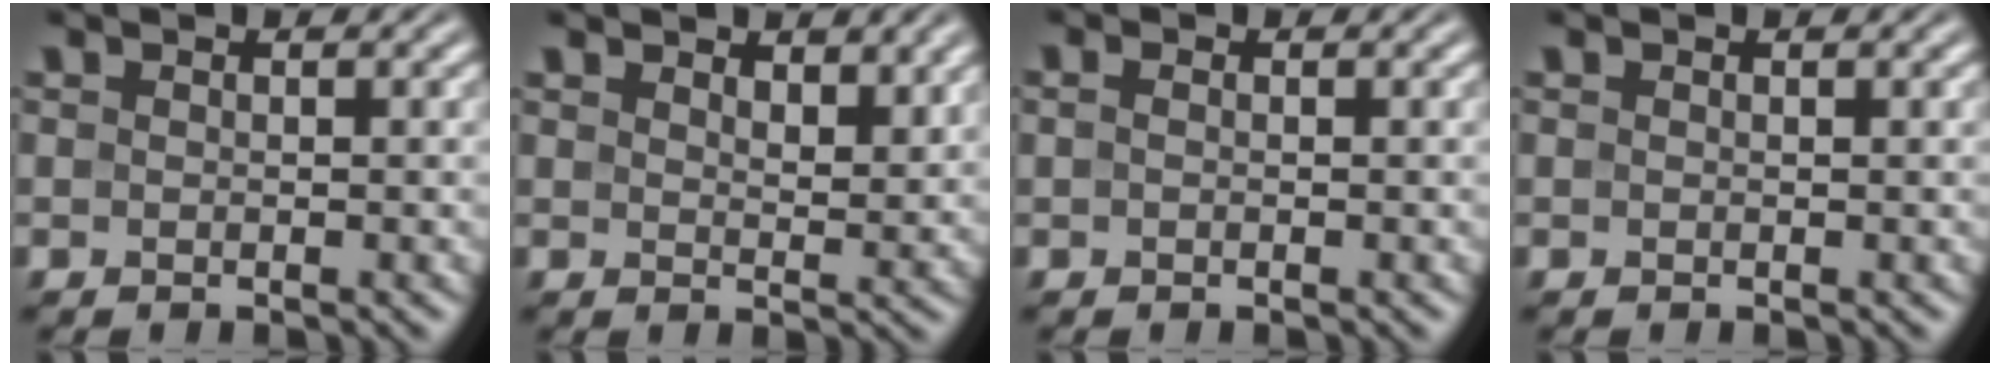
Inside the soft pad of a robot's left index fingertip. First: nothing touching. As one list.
[{"total": 3.3, "force": [2.4, 1.3, 1.9], "torque": [-0.032, -0.004, 0.044]}, {"total": 0.8, "force": [0.2, 0.5, 0.5], "torque": [-0.014, -0.001, 0.001]}, {"total": 0.0}]